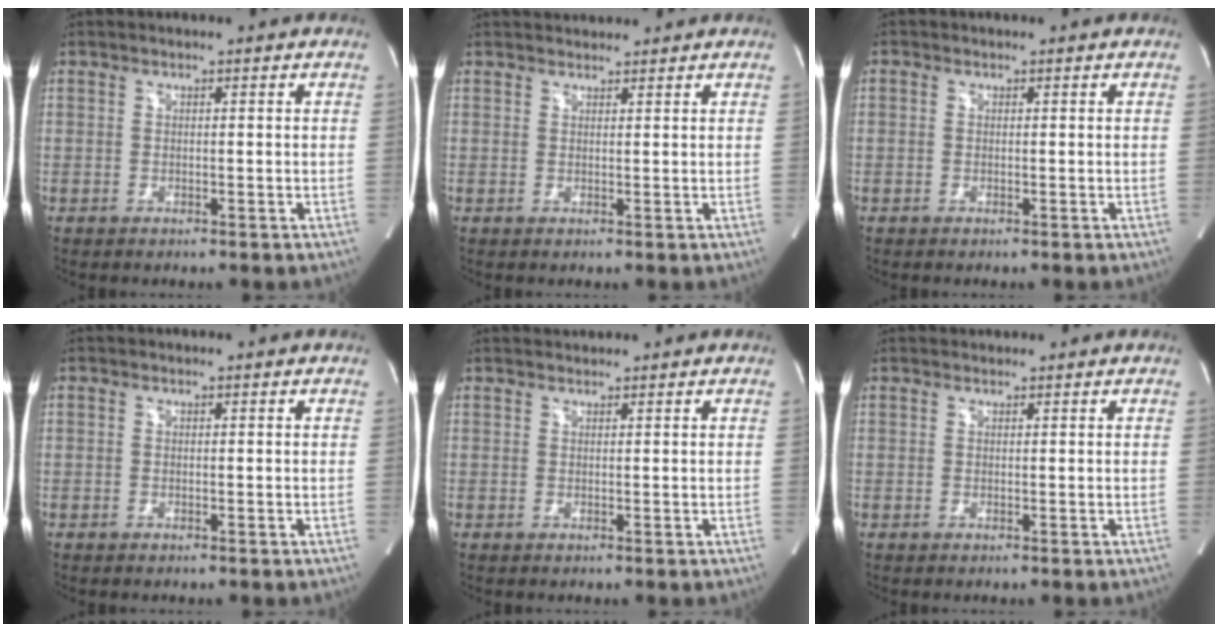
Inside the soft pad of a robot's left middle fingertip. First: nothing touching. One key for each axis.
{"total": 3.3, "fx": 3.2, "fy": 0.7, "fz": 0.4, "tx": -0.008, "ty": 0.029, "tz": 0.052}
{"total": 2.0, "fx": -0.7, "fy": -1.3, "fz": -1.4, "tx": 0.031, "ty": -0.012, "tz": -0.016}
{"total": 2.3, "fx": -0.7, "fy": -1.5, "fz": -1.5, "tx": 0.033, "ty": -0.012, "tz": -0.016}
{"total": 1.3, "fx": 1.2, "fy": 0.0, "fz": -0.2, "tx": -0.006, "ty": 0.014, "tz": 0.028}
{"total": 1.0, "fx": 0.9, "fy": 0.2, "fz": -0.1, "tx": -0.009, "ty": 0.013, "tz": 0.019}